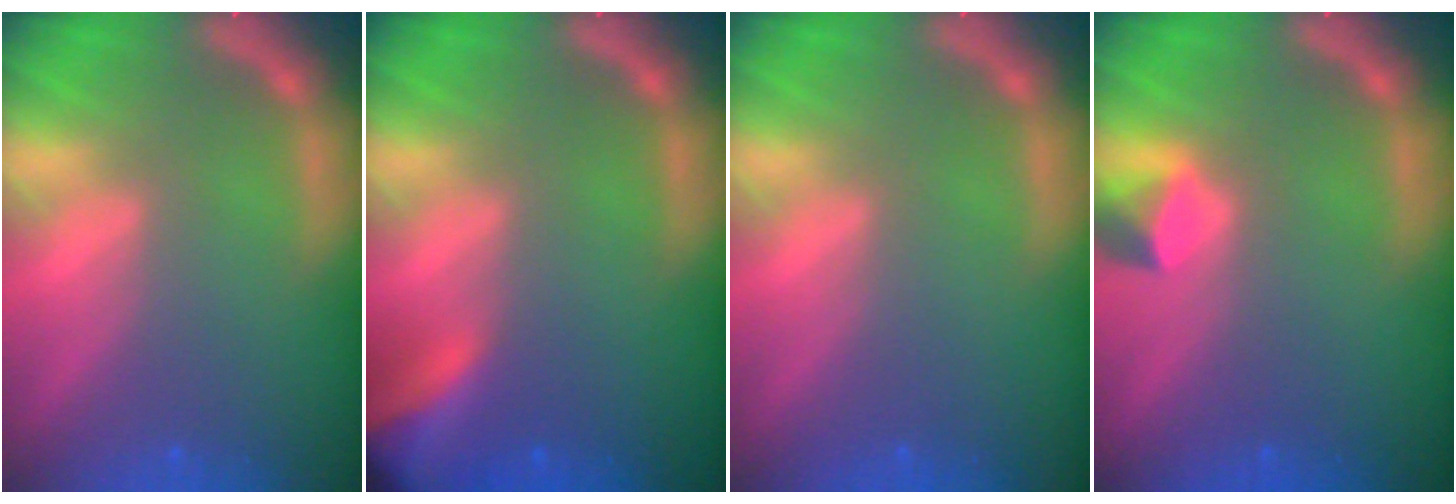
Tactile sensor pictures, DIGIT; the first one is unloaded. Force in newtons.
{"total": 7.9}
{"total": 0.0}
{"total": 1.9}